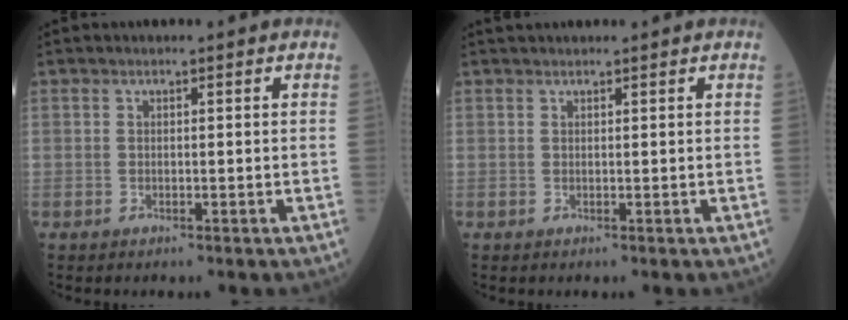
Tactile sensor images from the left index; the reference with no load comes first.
{"total": 2.1, "force": [2.0, 0.1, 0.6], "torque": [-0.007, 0.029, 0.035]}